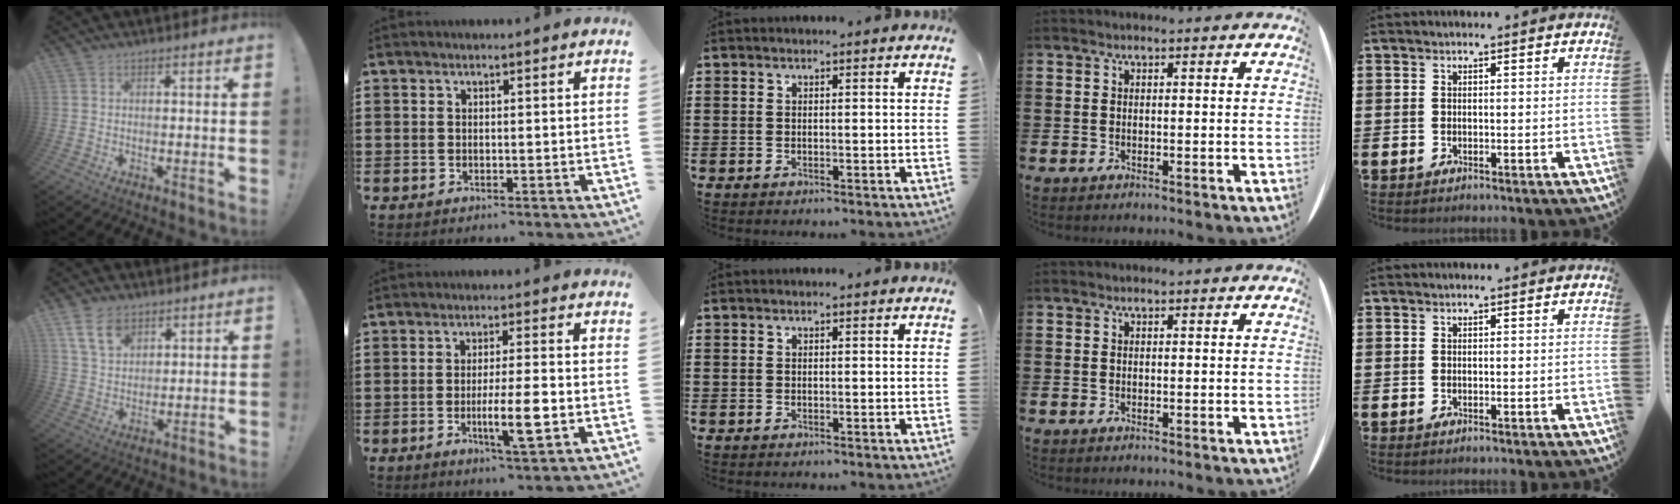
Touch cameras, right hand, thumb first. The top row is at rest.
{"thumb": {"total": 9.7, "force": [5.6, 6.1, 4.9], "torque": [-0.082, -0.017, 0.110]}, "index": {"total": 7.4, "force": [-2.0, 0.9, 7.1], "torque": [-0.128, -0.013, -0.037]}}